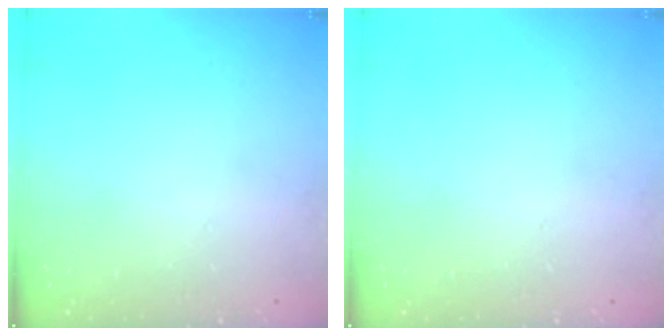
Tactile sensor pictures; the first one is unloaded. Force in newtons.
{"total": 0.0}